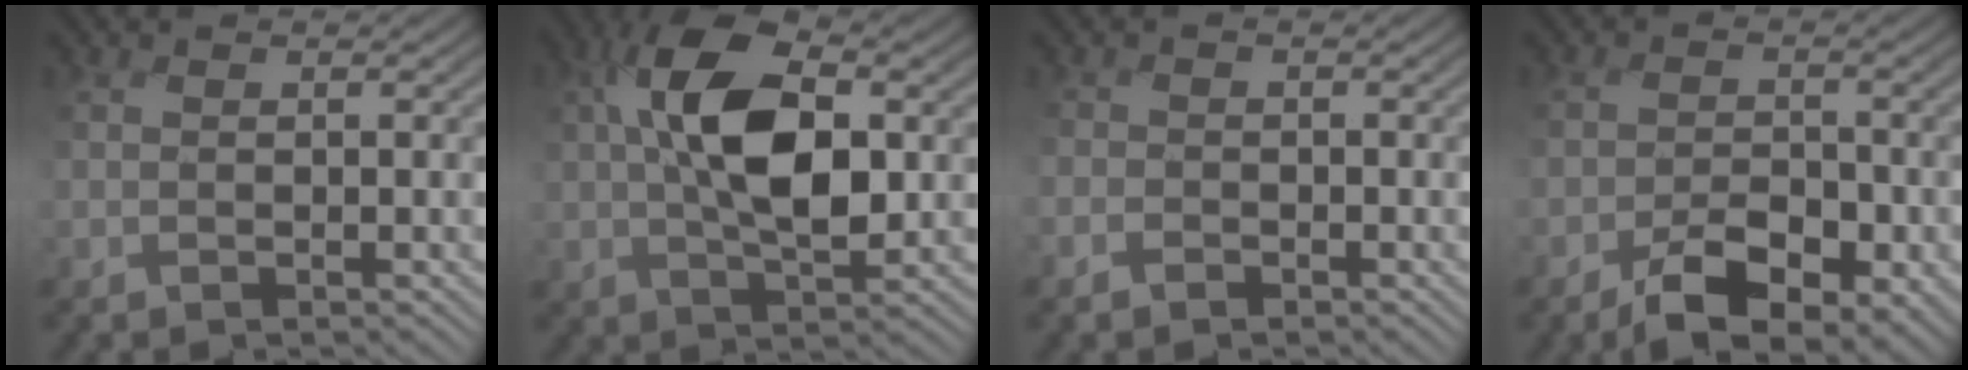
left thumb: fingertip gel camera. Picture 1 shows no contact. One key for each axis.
{"total": 11.3, "fx": 1.6, "fy": 6.0, "fz": 9.4, "tx": -0.188, "ty": 0.012, "tz": 0.021}
{"total": 1.6, "fx": -1.3, "fy": 0.5, "fz": -0.7, "tx": 0.022, "ty": -0.004, "tz": -0.034}
{"total": 6.5, "fx": -4.1, "fy": 3.3, "fz": 3.8, "tx": -0.061, "ty": -0.012, "tz": -0.074}